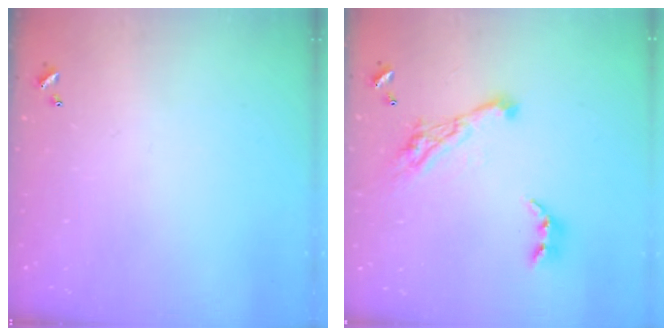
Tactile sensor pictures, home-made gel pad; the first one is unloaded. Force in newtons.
{"total": 10.4, "press": 10.3, "slide": 0.9}